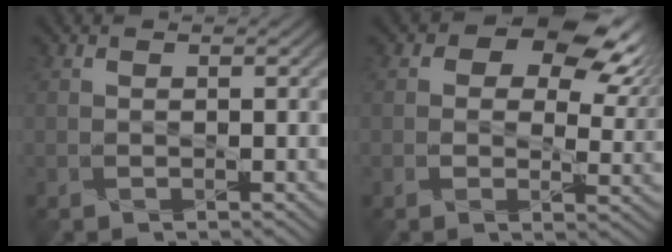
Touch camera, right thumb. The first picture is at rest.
{"total": 11.9, "force": [5.8, 7.6, 7.1], "torque": [-0.096, -0.004, 0.085]}